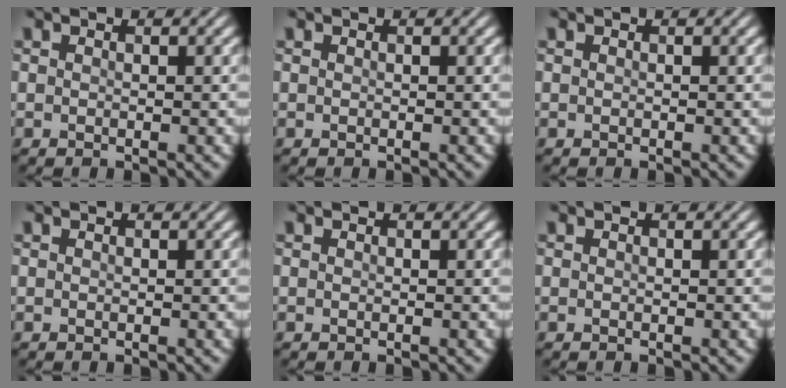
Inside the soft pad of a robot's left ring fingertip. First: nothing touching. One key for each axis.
{"total": 0.0}
{"total": 0.0}
{"total": 0.0}
{"total": 0.0}
{"total": 0.0}